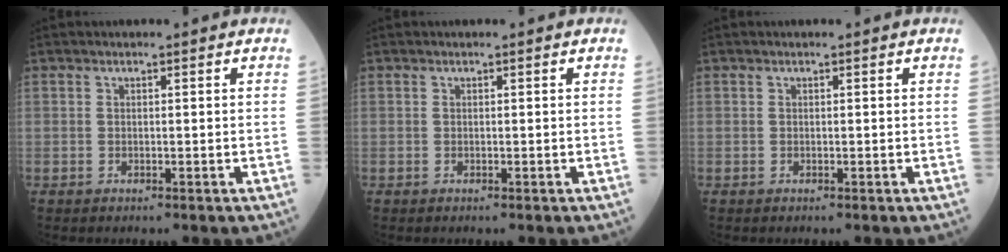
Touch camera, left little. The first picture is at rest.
{"total": 0.0}
{"total": 0.0}